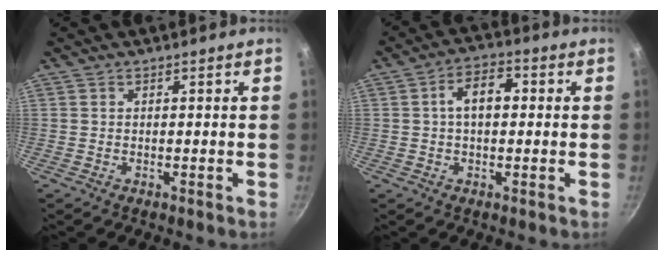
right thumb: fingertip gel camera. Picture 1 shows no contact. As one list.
[{"total": 6.3, "force": [0.8, 3.8, 5.0], "torque": [-0.063, 0.018, 0.004]}]